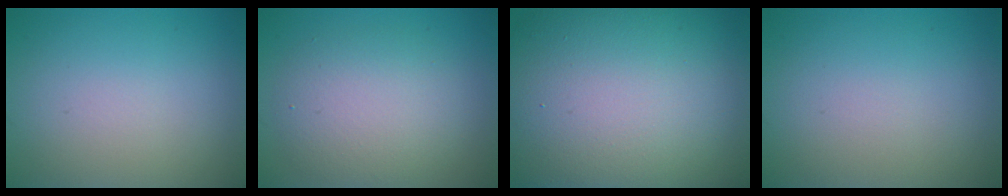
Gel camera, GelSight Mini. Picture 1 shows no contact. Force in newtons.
{"total": 5.1, "press": 5.1, "slide": 0.1}
{"total": 20.2, "press": 20.2, "slide": 0.8}
{"total": 0.0}